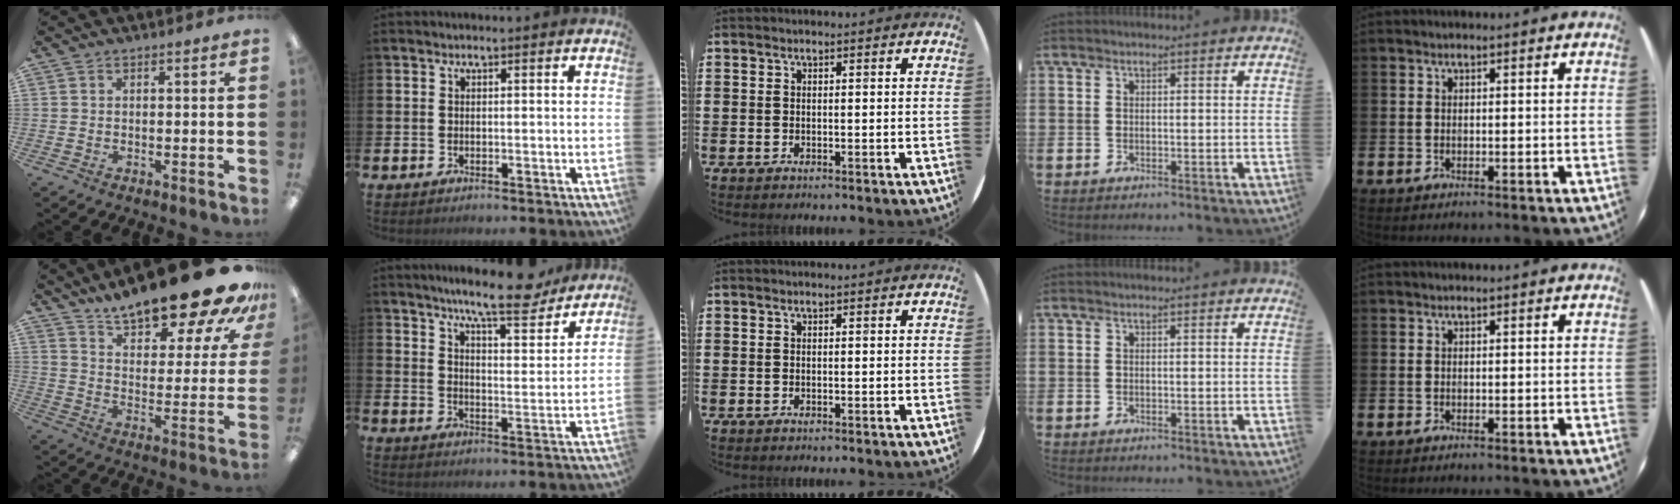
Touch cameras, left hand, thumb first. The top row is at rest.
{"thumb": {"total": 21.2, "force": [17.4, 5.1, 11.0], "torque": [-0.154, -0.125, 0.286]}, "index": {"total": 9.8, "force": [8.8, 1.0, 4.1], "torque": [-0.078, -0.051, 0.152]}}